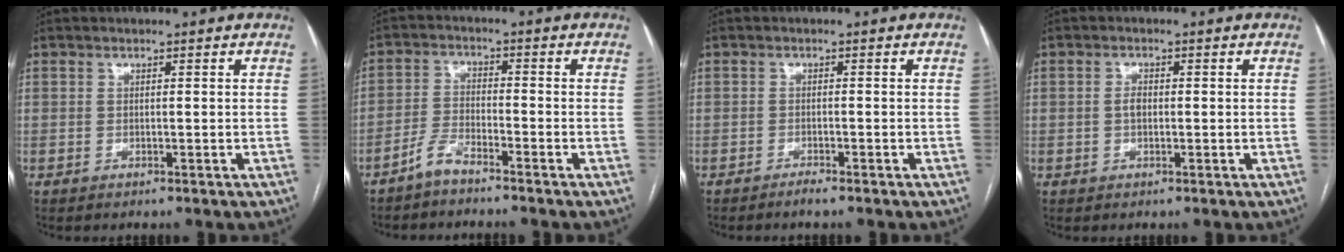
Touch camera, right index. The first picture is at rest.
{"total": 3.7, "force": [-3.3, 0.4, 1.6], "torque": [-0.040, -0.004, -0.068]}
{"total": 1.3, "force": [-1.2, -0.1, 0.6], "torque": [-0.016, -0.001, -0.020]}
{"total": 1.6, "force": [-0.1, 0.9, 1.3], "torque": [-0.025, 0.003, -0.003]}